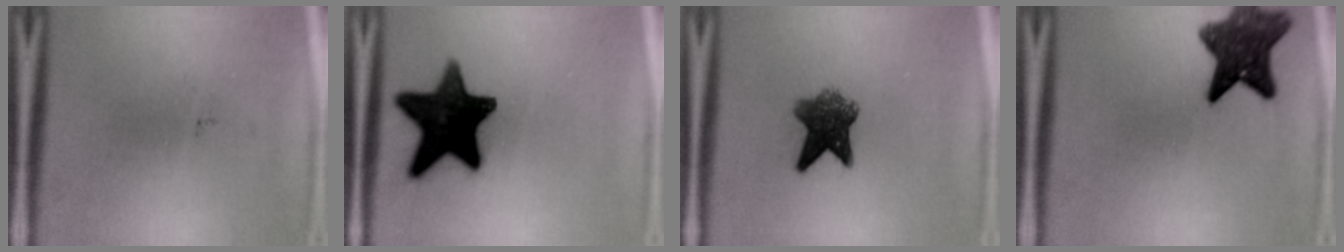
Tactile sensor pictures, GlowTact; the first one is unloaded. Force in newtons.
{"total": 15.9}
{"total": 6.8}
{"total": 8.9}